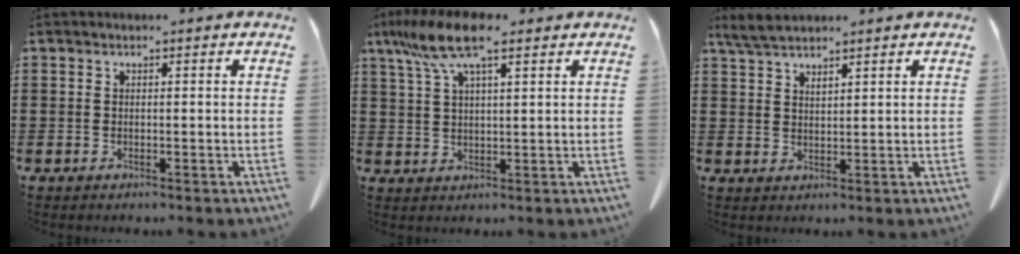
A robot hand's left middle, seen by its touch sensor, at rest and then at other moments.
{"total": 9.3, "force": [5.7, 2.3, 7.0], "torque": [-0.154, -0.006, 0.100]}
{"total": 3.2, "force": [2.8, 0.4, 1.4], "torque": [-0.035, -0.001, 0.053]}